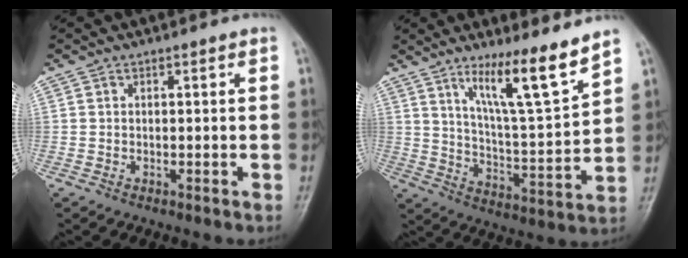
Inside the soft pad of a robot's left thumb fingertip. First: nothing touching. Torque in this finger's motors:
{"motor_torque": [0.45, 0.29, 1.01, -0.86, 0.19]}